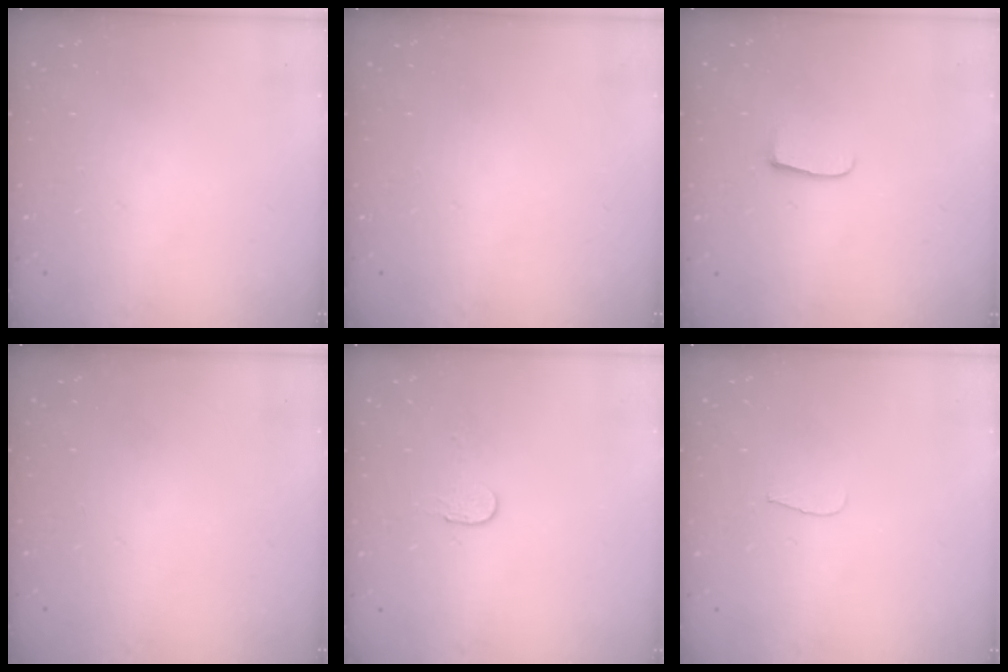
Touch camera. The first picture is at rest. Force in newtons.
{"total": 0.0}
{"total": 6.0, "press": 5.9, "slide": 0.7}
{"total": 0.0}
{"total": 2.7, "press": 2.7, "slide": 0.2}
{"total": 4.3, "press": 4.2, "slide": 0.4}